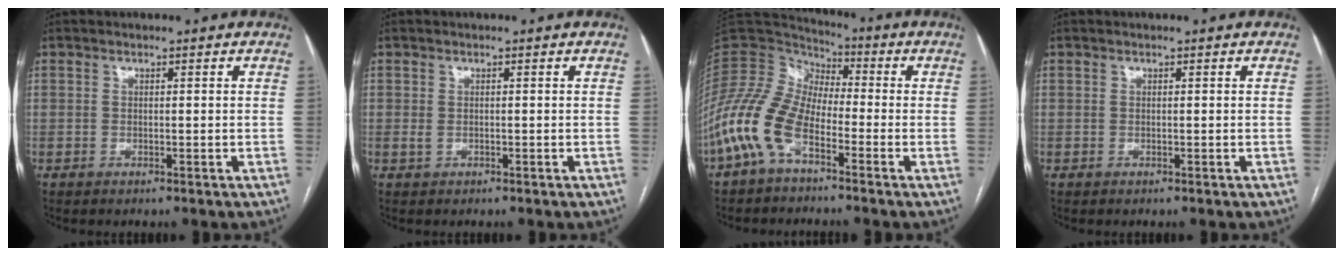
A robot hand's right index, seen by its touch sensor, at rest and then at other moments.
{"total": 0.6, "force": [-0.2, 0.4, 0.5], "torque": [-0.012, 0.000, -0.003]}
{"total": 10.7, "force": [-5.1, 5.4, 7.7], "torque": [-0.190, 0.019, -0.109]}
{"total": 0.0}